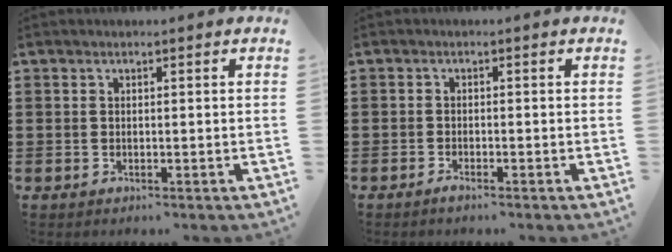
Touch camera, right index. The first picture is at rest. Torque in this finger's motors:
{"motor_torque": [-1.04, 1.09, 0.03, -0.02]}